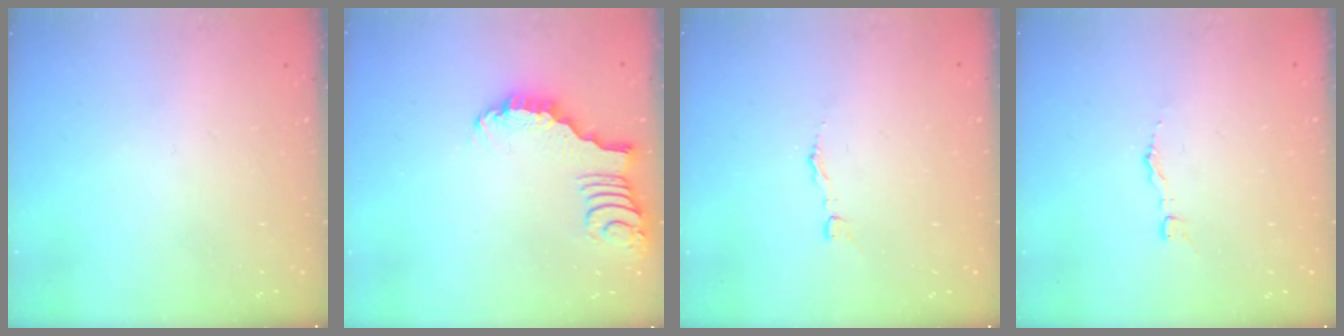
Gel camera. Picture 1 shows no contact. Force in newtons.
{"total": 2.6, "press": 2.6, "slide": 0.3}
{"total": 2.7, "press": 2.7, "slide": 0.3}
{"total": 2.9, "press": 2.9, "slide": 0.1}